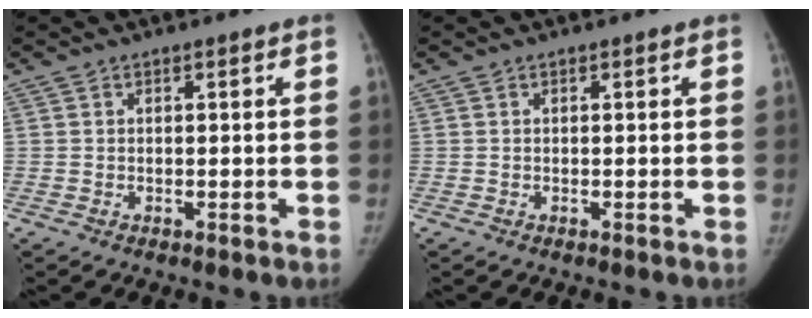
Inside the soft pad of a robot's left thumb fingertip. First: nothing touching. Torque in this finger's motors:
{"motor_torque": [-0.16, -0.13, -0.01, 0.15, -0.03]}